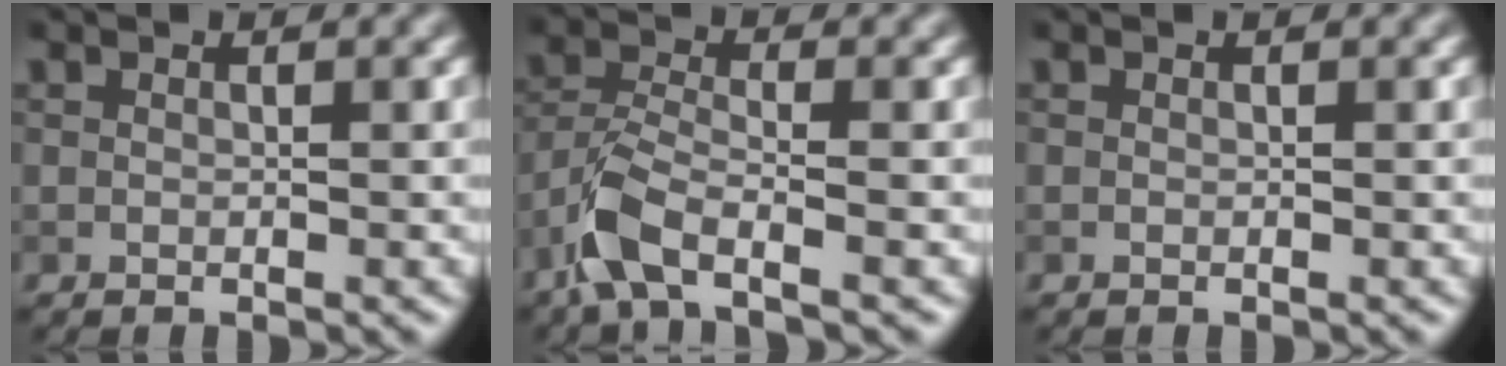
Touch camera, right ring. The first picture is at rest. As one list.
[{"total": 4.7, "force": [-3.1, 1.4, 3.2], "torque": [-0.071, -0.005, -0.074]}, {"total": 0.0}]